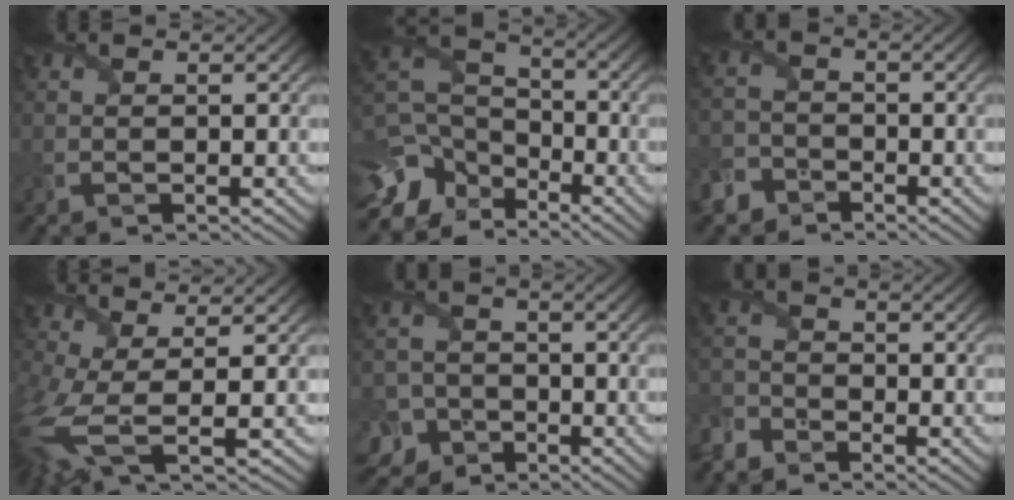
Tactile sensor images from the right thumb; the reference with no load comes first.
{"total": 12.0, "force": [-7.1, 8.3, 4.9], "torque": [-0.146, -0.030, -0.112]}
{"total": 4.0, "force": [-3.1, 2.5, 0.5], "torque": [-0.011, 0.000, -0.074]}
{"total": 7.8, "force": [-1.0, 3.1, 7.1], "torque": [-0.183, -0.021, -0.021]}
{"total": 7.2, "force": [-3.7, 5.9, 1.7], "torque": [-0.036, -0.019, -0.091]}
{"total": 3.5, "force": [-3.1, 1.5, 0.5], "torque": [-0.012, -0.002, -0.081]}